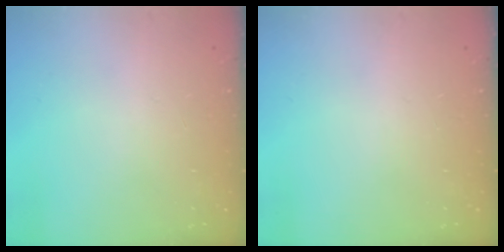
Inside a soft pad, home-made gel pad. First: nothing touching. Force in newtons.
{"total": 0.0}